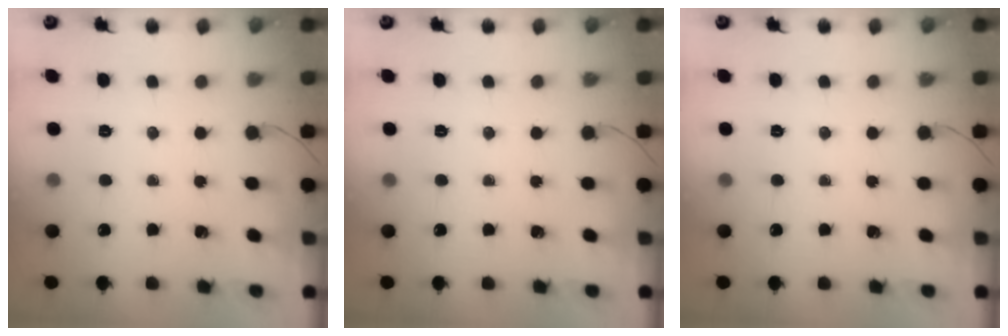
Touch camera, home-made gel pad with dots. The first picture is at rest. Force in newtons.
{"total": 0.0}
{"total": 0.0}